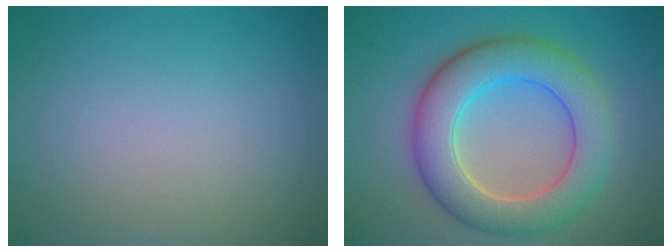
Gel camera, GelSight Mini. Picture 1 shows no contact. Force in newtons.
{"total": 7.6, "press": 7.6, "slide": 0.5}